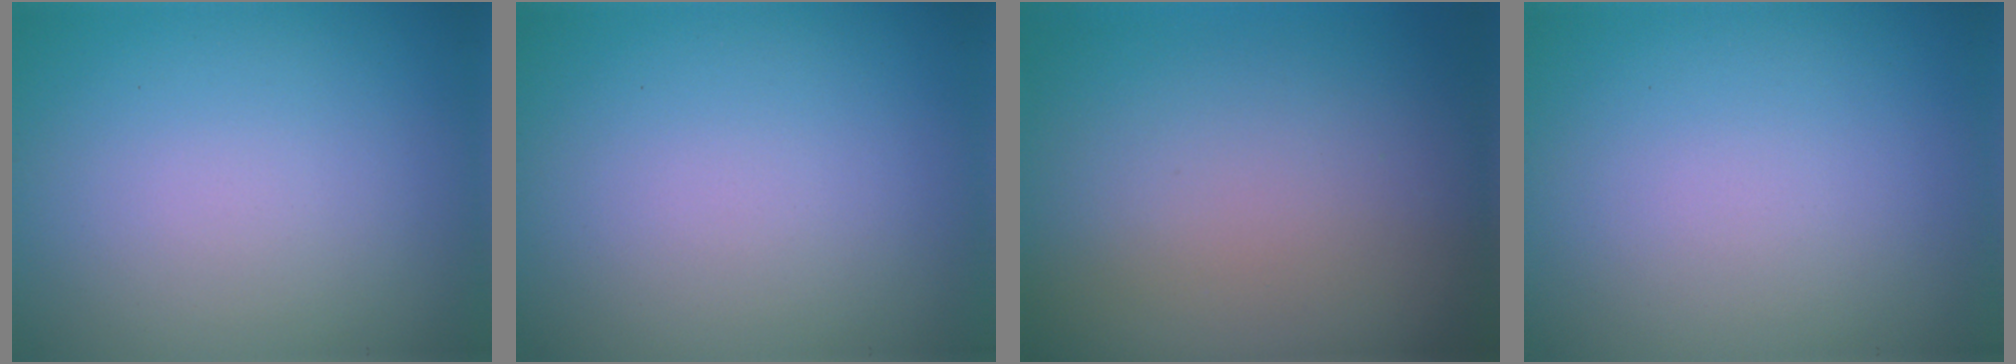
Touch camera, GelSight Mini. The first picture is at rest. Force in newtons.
{"total": 0.0}
{"total": 0.0}
{"total": 0.0}